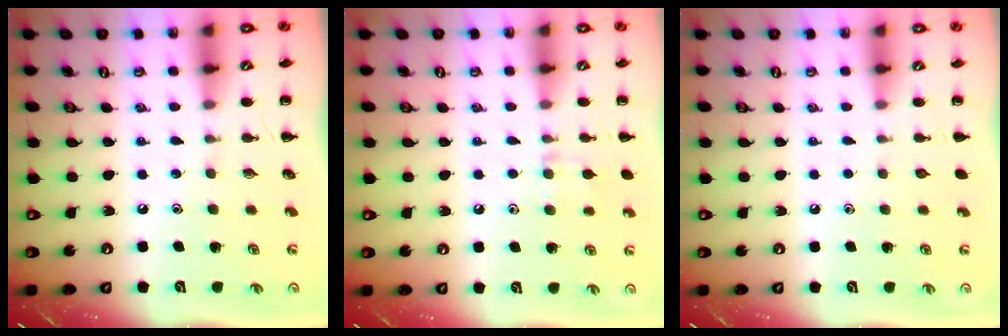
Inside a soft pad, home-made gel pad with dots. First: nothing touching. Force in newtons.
{"total": 7.4, "press": 6.9, "slide": 2.5}
{"total": 0.0}